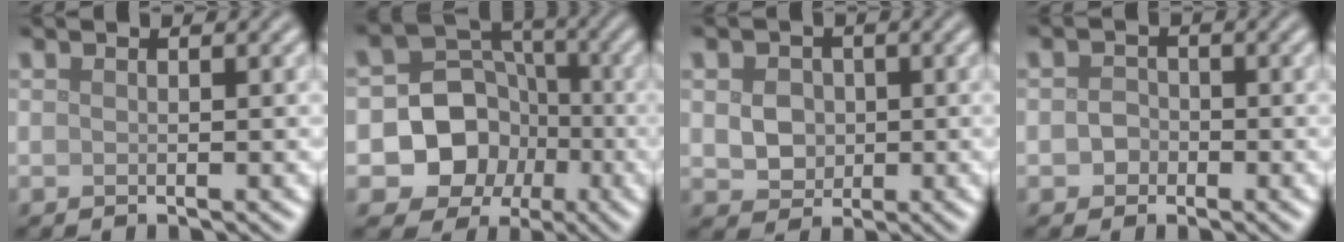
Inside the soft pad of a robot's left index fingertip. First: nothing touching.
{"total": 7.9, "force": [-2.3, 7.1, 2.6], "torque": [-0.017, 0.009, -0.066]}
{"total": 3.1, "force": [0.3, 2.7, 1.6], "torque": [-0.029, 0.002, -0.001]}
{"total": 1.5, "force": [-0.4, 1.4, 0.5], "torque": [-0.006, 0.001, -0.012]}